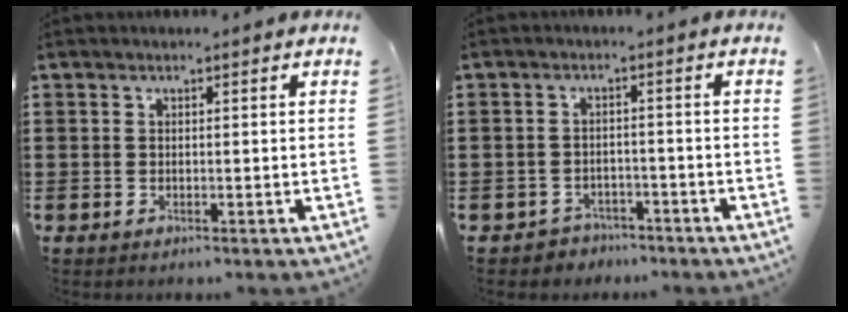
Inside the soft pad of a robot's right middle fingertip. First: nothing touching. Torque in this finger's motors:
{"motor_torque": [0.38, 0.01, 0.11, 0.01]}